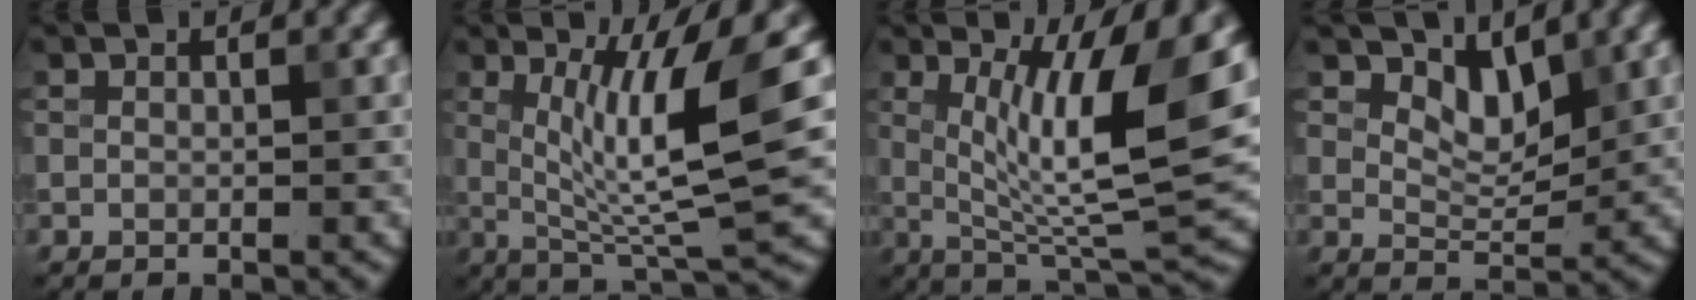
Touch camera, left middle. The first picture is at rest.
{"total": 8.3, "force": [1.4, 1.1, 8.1], "torque": [-0.137, -0.012, 0.035]}
{"total": 9.7, "force": [1.8, 2.0, 9.3], "torque": [-0.151, -0.015, 0.041]}
{"total": 3.2, "force": [2.3, 1.4, 1.7], "torque": [-0.038, -0.012, 0.036]}